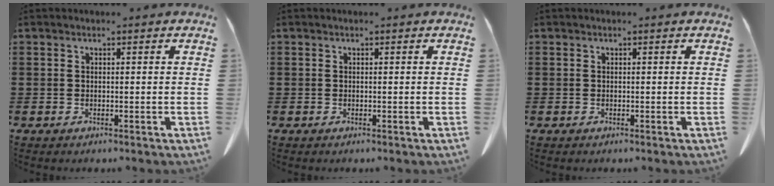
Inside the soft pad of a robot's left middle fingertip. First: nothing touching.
{"total": 0.0}
{"total": 0.0}